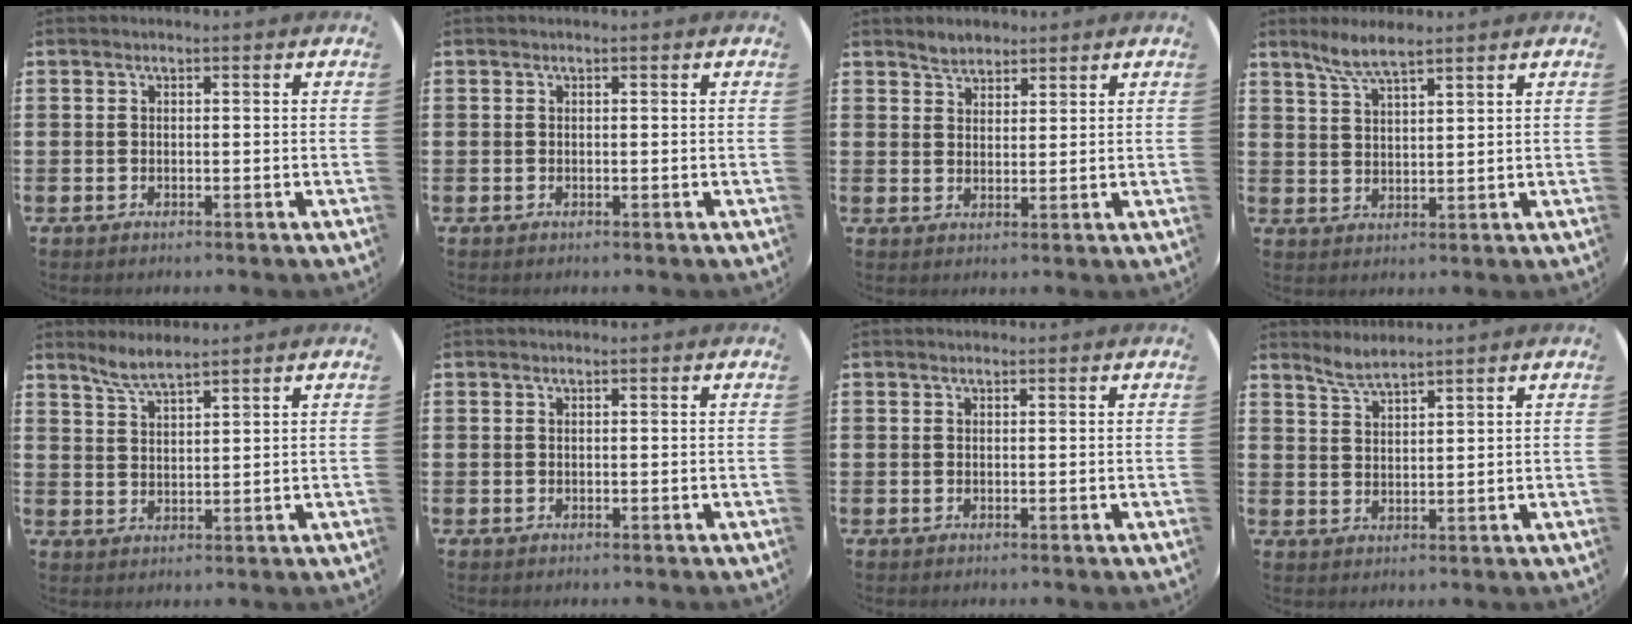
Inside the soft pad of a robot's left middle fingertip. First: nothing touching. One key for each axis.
{"total": 0.0}
{"total": 2.7, "fx": 2.5, "fy": 1.1, "fz": 0.1, "tx": -0.005, "ty": 0.004, "tz": 0.049}
{"total": 4.5, "fx": 3.9, "fy": 0.4, "fz": 2.3, "tx": -0.053, "ty": -0.003, "tz": 0.069}
{"total": 3.6, "fx": 3.4, "fy": 0.0, "fz": 1.1, "tx": -0.029, "ty": -0.006, "tz": 0.062}
{"total": 0.0}
{"total": 0.0}
{"total": 2.9, "fx": 2.9, "fy": -0.1, "fz": 0.4, "tx": -0.014, "ty": -0.005, "tz": 0.054}